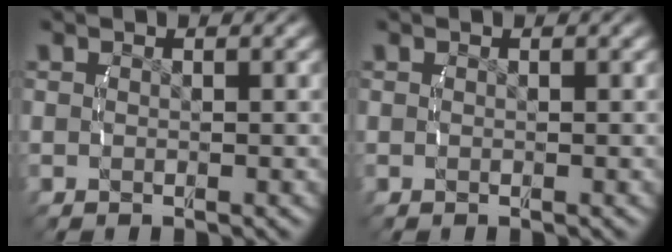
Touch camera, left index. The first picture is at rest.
{"total": 0.0}